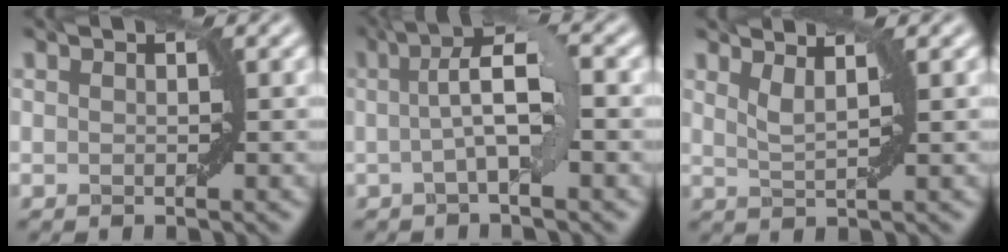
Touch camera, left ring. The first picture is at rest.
{"total": 4.7, "force": [0.2, 0.8, 4.6], "torque": [-0.081, 0.011, -0.002]}
{"total": 2.0, "force": [1.4, 0.3, 1.4], "torque": [-0.019, -0.003, 0.028]}